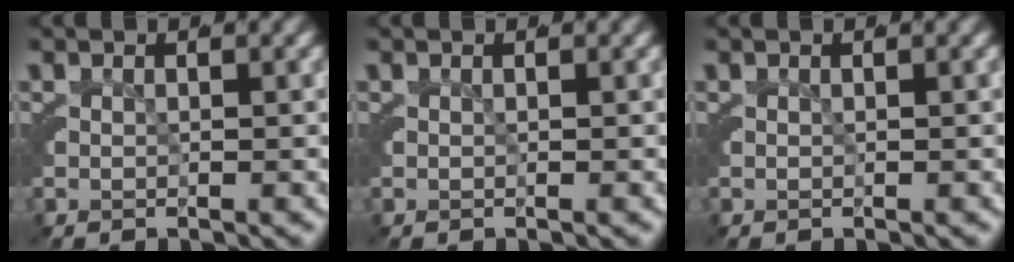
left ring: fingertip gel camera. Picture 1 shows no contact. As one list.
[{"total": 0.0}, {"total": 0.0}]